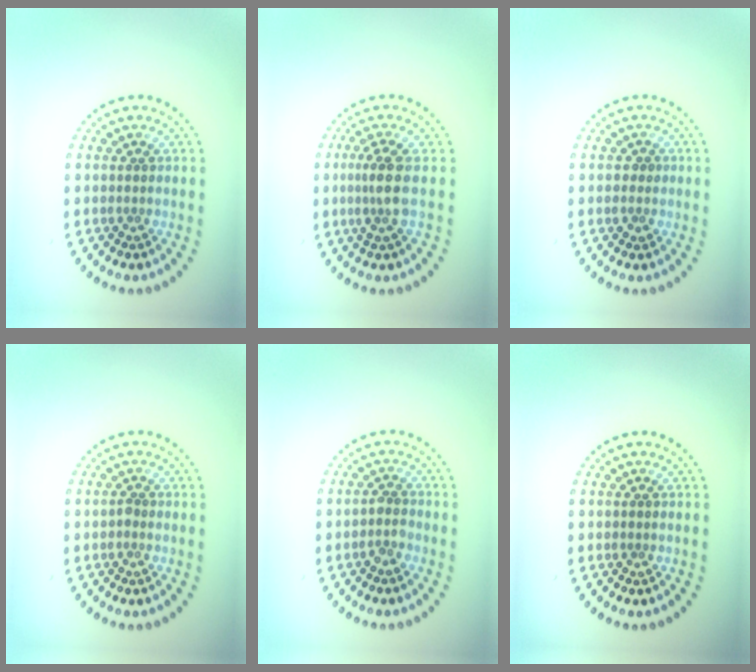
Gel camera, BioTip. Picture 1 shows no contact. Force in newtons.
{"total": 2.5, "press": 2.0, "slide": 1.4}
{"total": 1.1, "press": 1.1, "slide": 0.3}
{"total": 0.5, "press": 0.3, "slide": 0.4}
{"total": 1.2, "press": 1.1, "slide": 0.6}
{"total": 0.0}